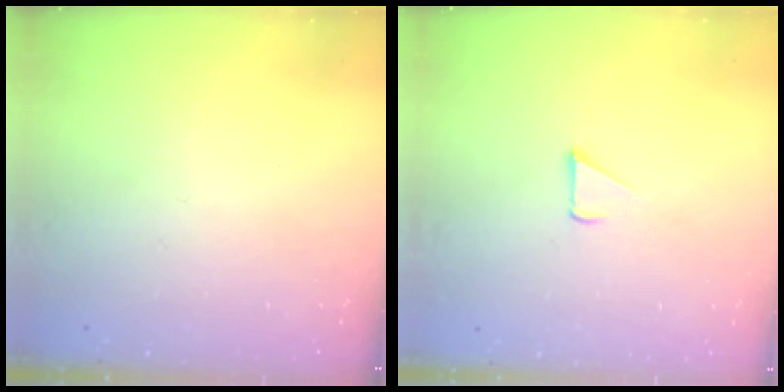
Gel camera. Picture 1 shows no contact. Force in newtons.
{"total": 2.3, "press": 2.3, "slide": 0.2}